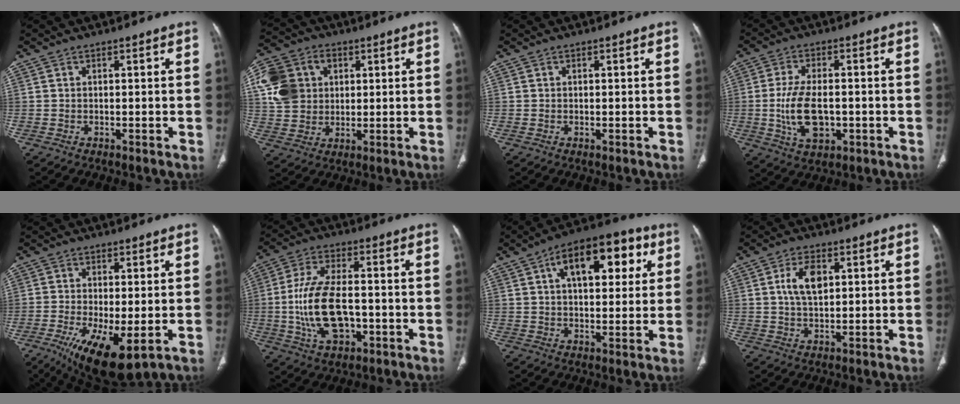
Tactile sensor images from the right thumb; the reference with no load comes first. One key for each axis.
{"total": 13.1, "fx": 3.0, "fy": 10.8, "fz": 6.7, "tx": -0.120, "ty": 0.008, "tz": 0.055}
{"total": 0.0}
{"total": 10.0, "fx": -1.4, "fy": 5.3, "fz": 8.4, "tx": -0.156, "ty": -0.001, "tz": -0.019}
{"total": 12.6, "fx": -5.0, "fy": 4.3, "fz": 10.7, "tx": -0.193, "ty": -0.019, "tz": -0.069}
{"total": 14.2, "fx": -2.2, "fy": 7.4, "fz": 11.9, "tx": -0.229, "ty": 0.012, "tz": -0.033}
{"total": 16.8, "fx": 5.9, "fy": 8.6, "fz": 13.1, "tx": -0.151, "ty": 0.014, "tz": 0.084}
{"total": 6.3, "fx": 1.7, "fy": 3.4, "fz": 5.0, "tx": -0.092, "ty": -0.002, "tz": 0.032}